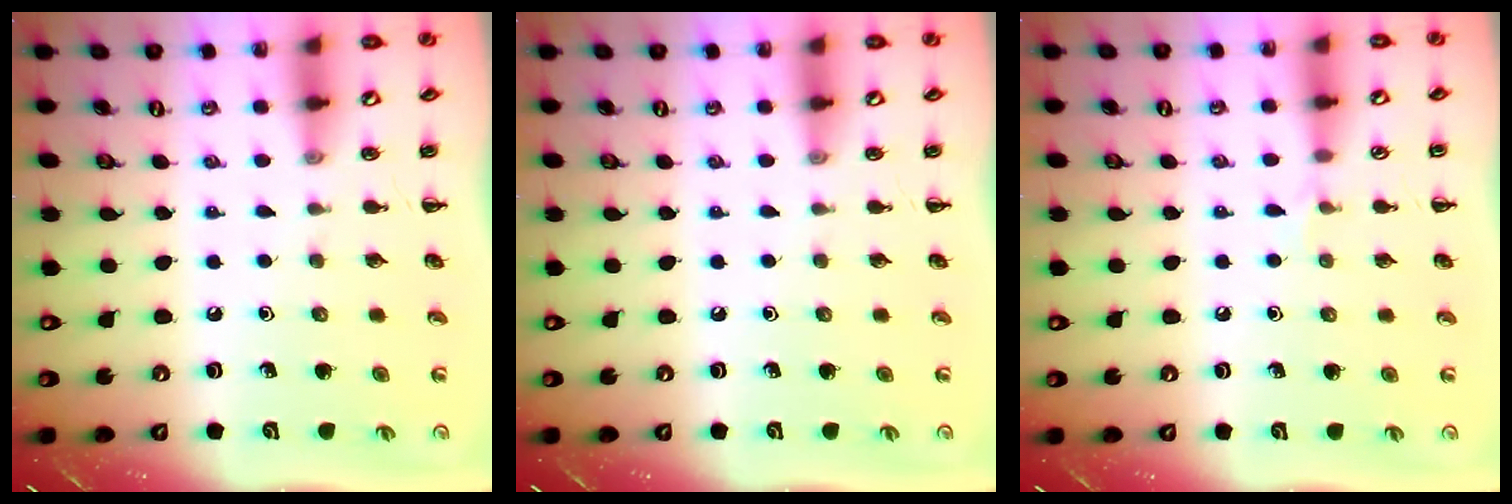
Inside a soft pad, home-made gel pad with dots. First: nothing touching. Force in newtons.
{"total": 0.0}
{"total": 3.7, "press": 3.5, "slide": 1.3}